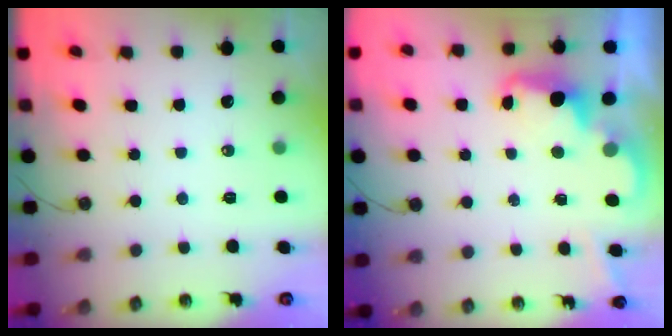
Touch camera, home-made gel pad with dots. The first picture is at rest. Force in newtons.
{"total": 2.3, "press": 2.2, "slide": 0.5}